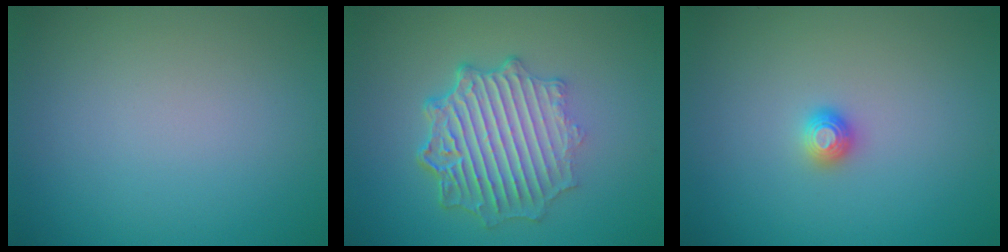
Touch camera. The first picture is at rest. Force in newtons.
{"total": 7.1, "press": 5.3, "slide": 4.7}
{"total": 1.2, "press": 1.1, "slide": 0.3}